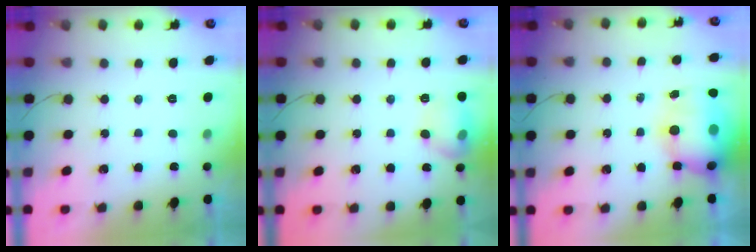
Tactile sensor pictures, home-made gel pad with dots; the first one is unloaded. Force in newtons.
{"total": 10.6, "press": 10.6, "slide": 0.5}
{"total": 15.3, "press": 14.9, "slide": 3.7}